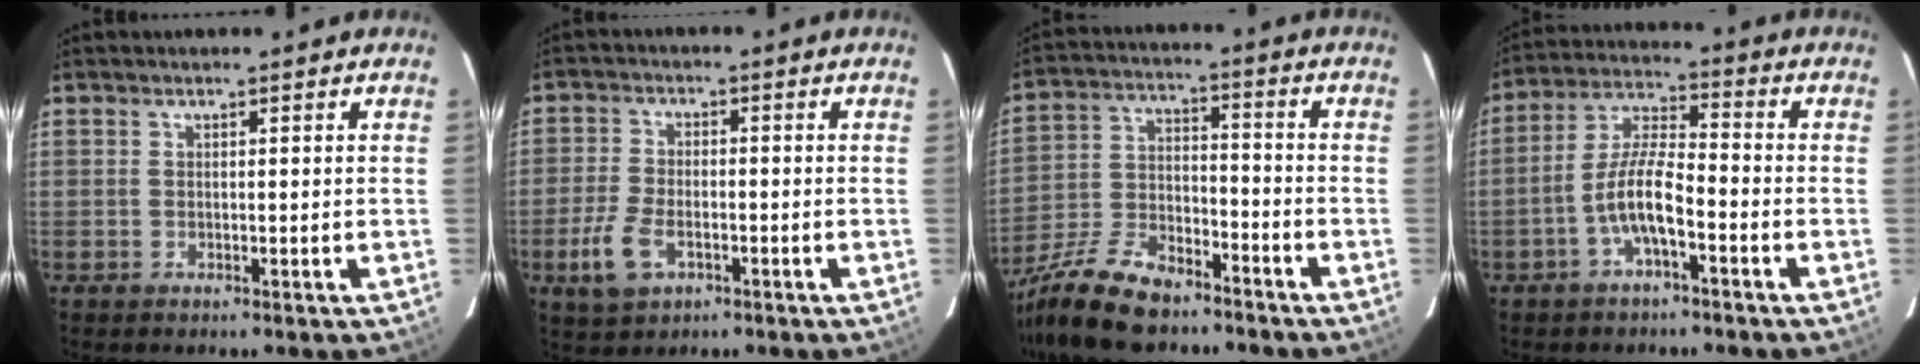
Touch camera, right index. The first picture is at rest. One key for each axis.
{"total": 7.4, "fx": -3.2, "fy": 4.2, "fz": 5.2, "tx": -0.124, "ty": -0.005, "tz": -0.057}
{"total": 16.8, "fx": -13.0, "fy": 6.2, "fz": 8.7, "tx": -0.198, "ty": -0.014, "tz": -0.238}
{"total": 8.1, "fx": -3.7, "fy": 2.0, "fz": 6.9, "tx": -0.148, "ty": 0.011, "tz": -0.071}